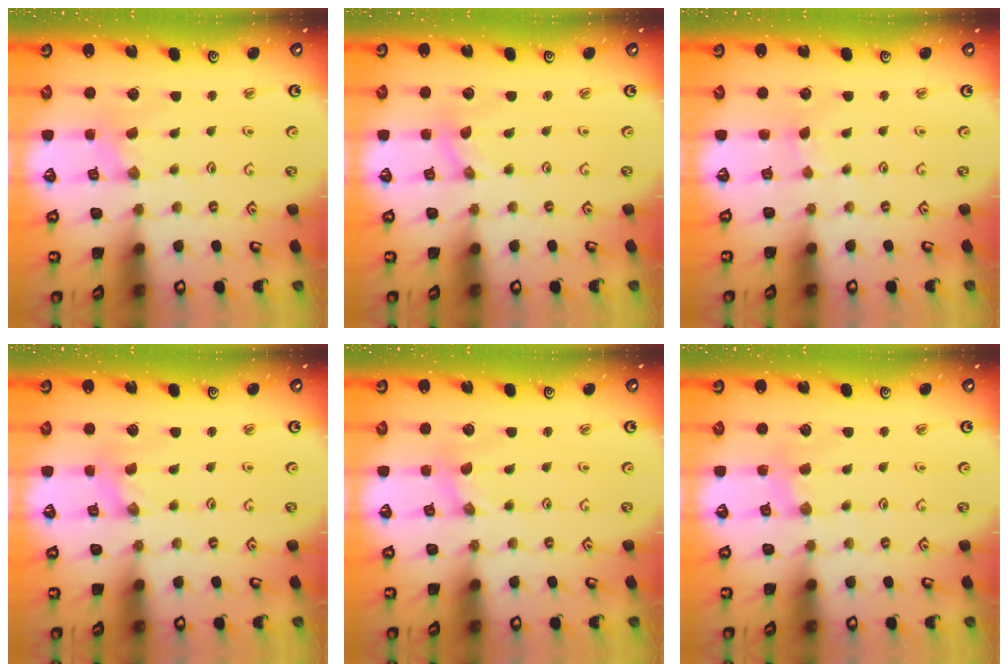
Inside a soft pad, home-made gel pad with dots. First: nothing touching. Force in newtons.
{"total": 0.0}
{"total": 1.0, "press": 0.9, "slide": 0.2}
{"total": 0.0}
{"total": 0.0}
{"total": 2.9, "press": 2.9, "slide": 0.4}